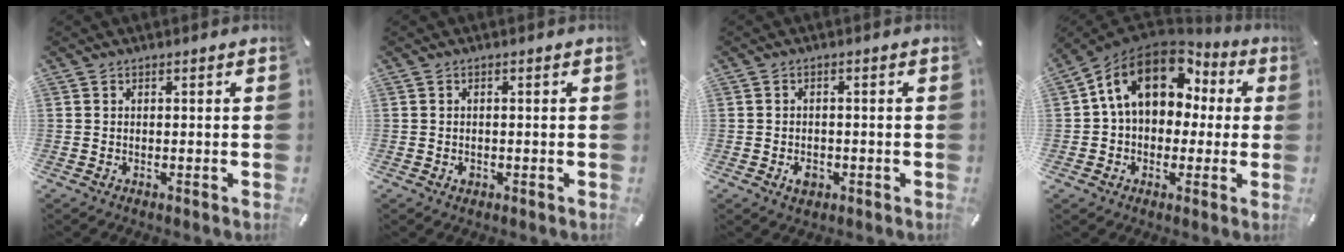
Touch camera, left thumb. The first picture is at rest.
{"total": 1.3, "force": [-0.4, 1.0, 0.7], "torque": [-0.013, 0.003, -0.008]}
{"total": 3.5, "force": [-1.3, 2.5, 2.0], "torque": [-0.041, 0.004, -0.023]}
{"total": 15.9, "force": [5.2, 11.7, 9.4], "torque": [-0.165, -0.012, 0.096]}